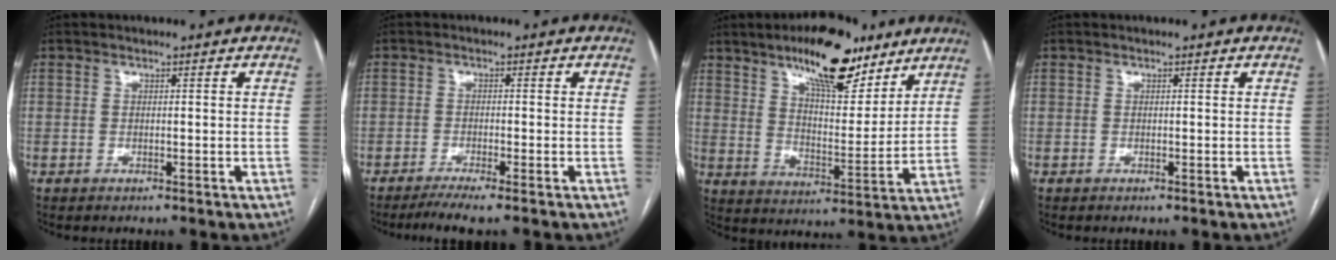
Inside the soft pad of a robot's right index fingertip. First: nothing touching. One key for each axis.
{"total": 3.9, "fx": -3.0, "fy": -0.4, "fz": 2.5, "tx": -0.042, "ty": -0.008, "tz": -0.055}
{"total": 15.4, "fx": 10.6, "fy": 4.7, "fz": 10.1, "tx": -0.151, "ty": -0.001, "tz": 0.171}
{"total": 0.0}